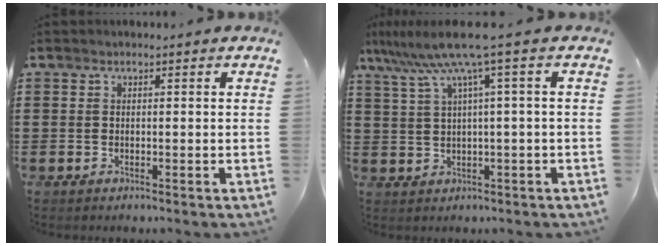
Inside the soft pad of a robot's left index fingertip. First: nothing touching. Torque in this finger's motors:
{"motor_torque": [0.66, -0.70, 0.85, 0.21]}